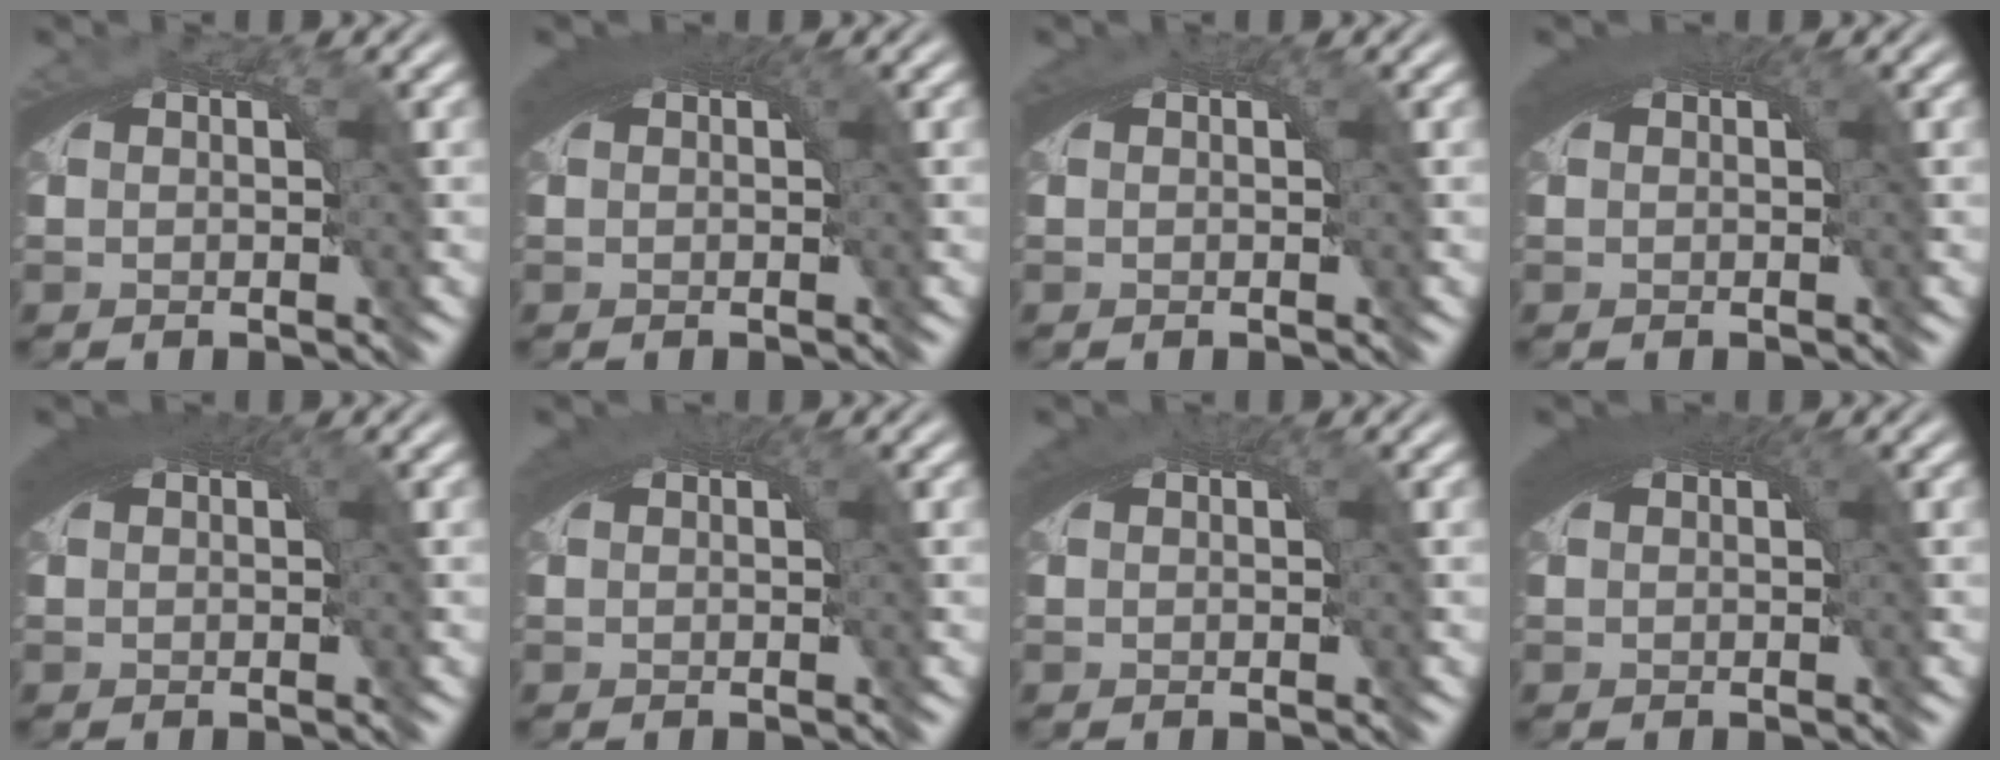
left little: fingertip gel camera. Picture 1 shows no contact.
{"total": 3.6, "force": [1.4, 1.0, 3.2], "torque": [-0.037, 0.014, 0.017]}
{"total": 1.4, "force": [0.6, 0.1, 1.2], "torque": [-0.019, 0.003, 0.011]}
{"total": 3.0, "force": [1.2, 0.7, 2.6], "torque": [-0.030, 0.009, 0.016]}
{"total": 3.9, "force": [1.5, 1.2, 3.5], "torque": [-0.041, 0.015, 0.018]}
{"total": 2.2, "force": [1.0, 0.4, 1.9], "torque": [-0.022, 0.007, 0.015]}
{"total": 1.8, "force": [0.8, 0.2, 1.6], "torque": [-0.021, 0.005, 0.014]}
{"total": 4.1, "force": [1.5, 1.2, 3.7], "torque": [-0.044, 0.016, 0.017]}